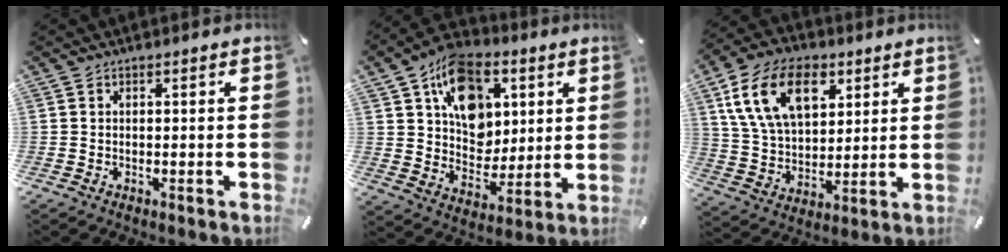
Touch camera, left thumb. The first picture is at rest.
{"total": 14.9, "force": [6.3, 11.6, 7.0], "torque": [-0.114, -0.031, 0.120]}
{"total": 16.4, "force": [6.9, 10.8, 10.3], "torque": [-0.205, -0.007, 0.126]}